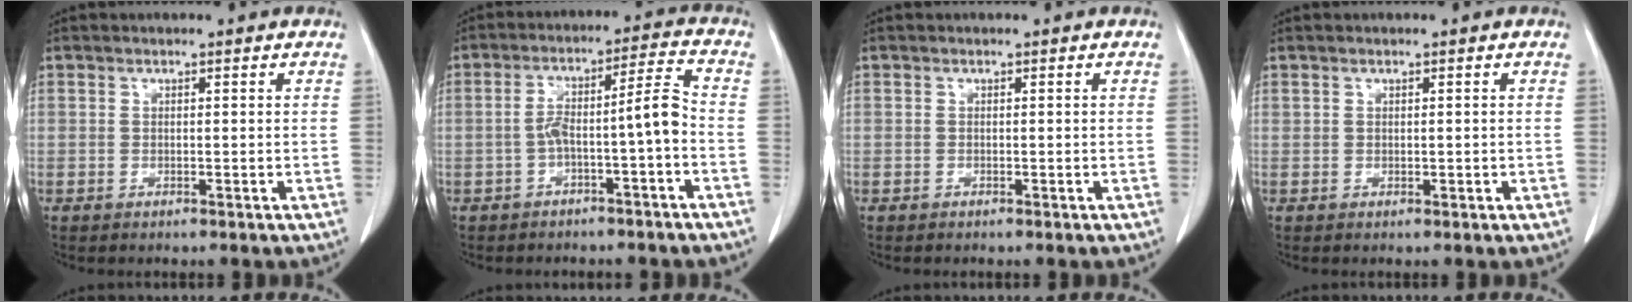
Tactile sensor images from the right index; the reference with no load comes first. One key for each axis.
{"total": 7.1, "fx": -2.2, "fy": -0.2, "fz": 6.7, "tx": -0.112, "ty": 0.033, "tz": -0.034}
{"total": 0.0}
{"total": 0.6, "fx": 0.3, "fy": 0.3, "fz": 0.5, "tx": -0.003, "ty": -0.003, "tz": 0.006}